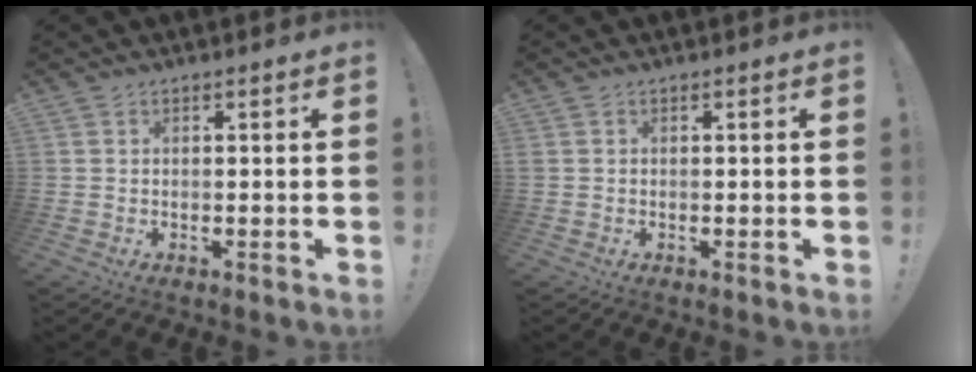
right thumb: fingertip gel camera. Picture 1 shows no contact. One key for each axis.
{"total": 0.6, "fx": -0.1, "fy": 0.6, "fz": 0.1, "tx": -0.001, "ty": 0.003, "tz": -0.001}